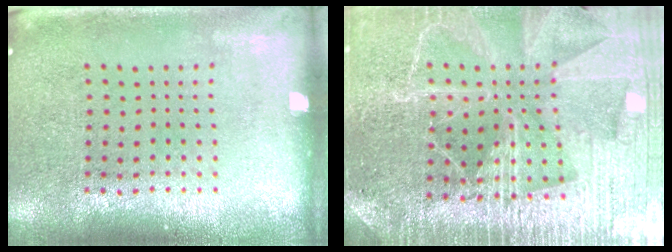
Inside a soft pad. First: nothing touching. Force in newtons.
{"total": 4.7, "press": 4.3, "slide": 1.8}